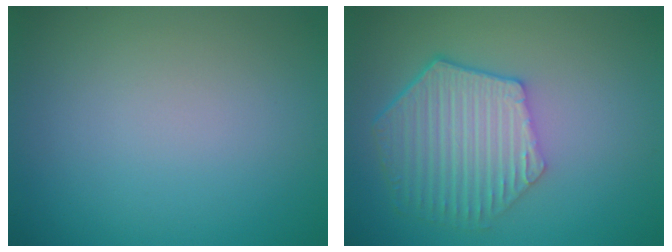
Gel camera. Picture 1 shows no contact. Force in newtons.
{"total": 6.6, "press": 5.1, "slide": 4.2}